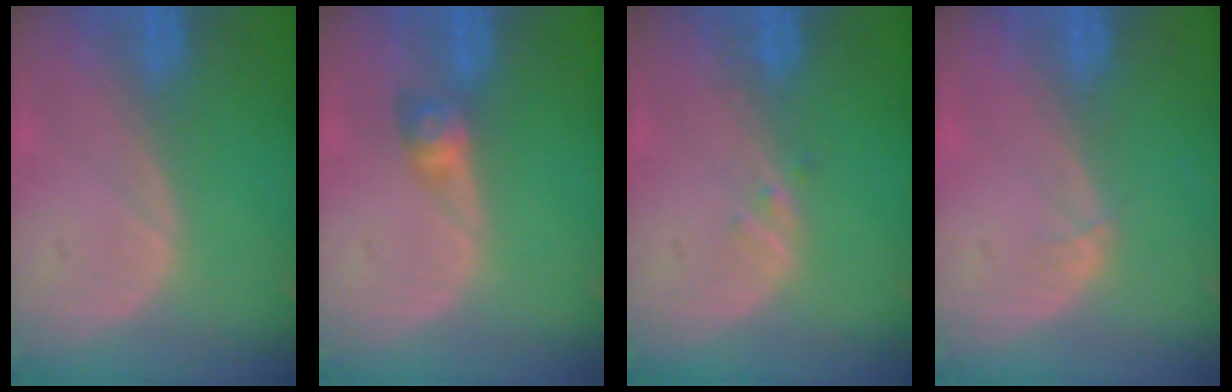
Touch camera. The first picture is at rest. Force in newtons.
{"total": 2.9, "press": 2.5, "slide": 1.4}
{"total": 0.8, "press": 0.8, "slide": 0.1}
{"total": 0.7, "press": 0.6, "slide": 0.3}